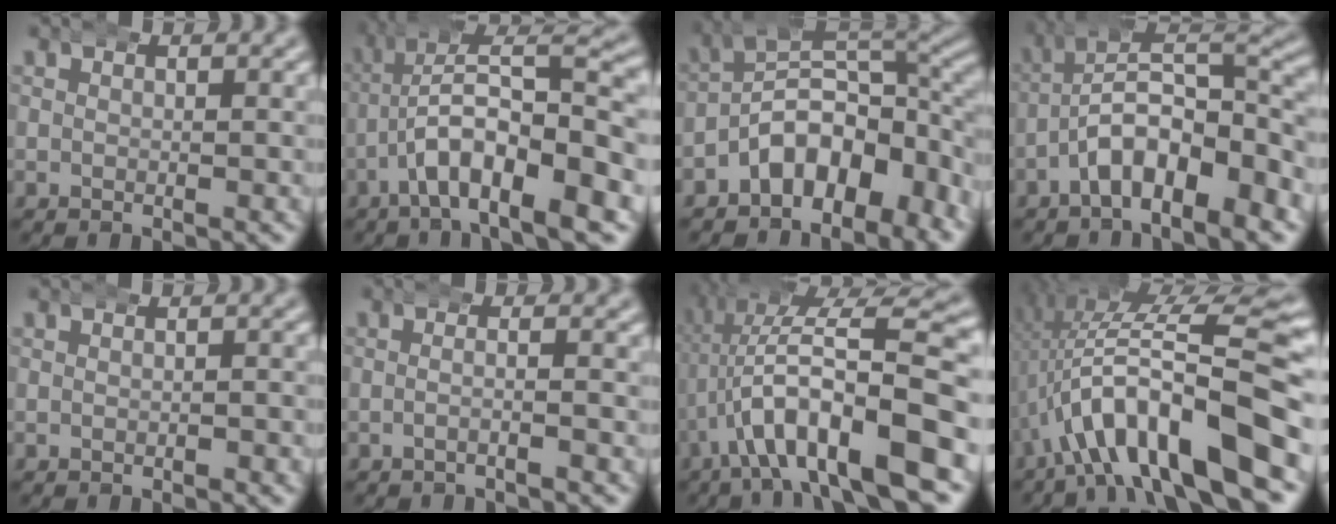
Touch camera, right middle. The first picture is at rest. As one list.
[{"total": 9.7, "force": [-1.8, 4.0, 8.6], "torque": [-0.133, 0.000, -0.026]}, {"total": 11.5, "force": [-2.9, 7.6, 8.1], "torque": [-0.110, -0.011, -0.045]}, {"total": 8.6, "force": [-1.6, 4.9, 6.9], "torque": [-0.096, 0.000, -0.033]}, {"total": 0.7, "force": [-0.3, 0.4, 0.5], "torque": [-0.004, 0.003, -0.007]}, {"total": 1.5, "force": [-0.9, -0.2, 1.2], "torque": [-0.019, 0.002, -0.020]}, {"total": 13.6, "force": [-1.6, 5.8, 12.2], "torque": [-0.193, 0.003, -0.018]}, {"total": 13.6, "force": [-0.9, 5.6, 12.4], "torque": [-0.197, 0.010, -0.011]}]